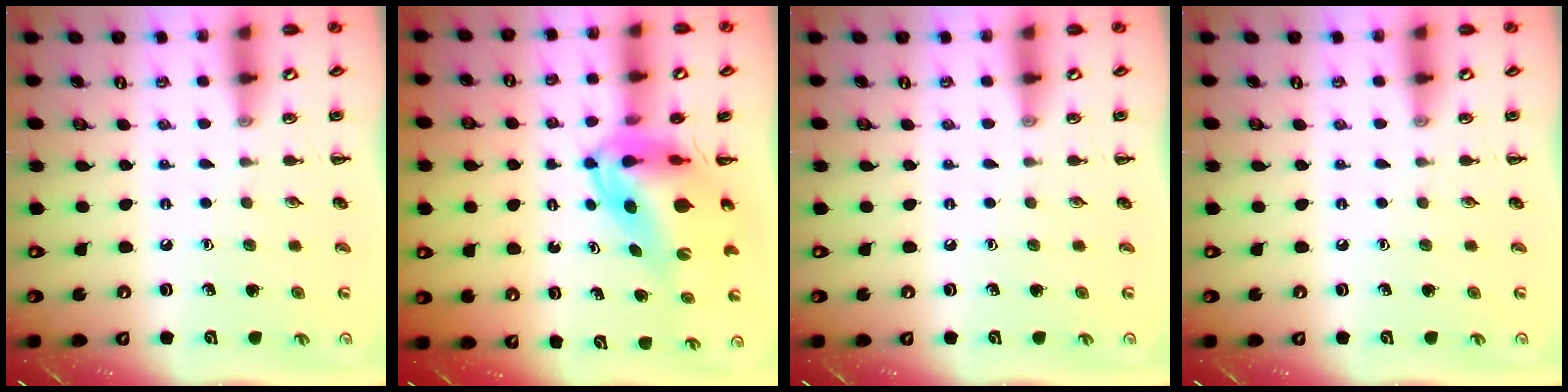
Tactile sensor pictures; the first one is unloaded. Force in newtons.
{"total": 8.6, "press": 8.2, "slide": 2.5}
{"total": 0.0}
{"total": 0.0}